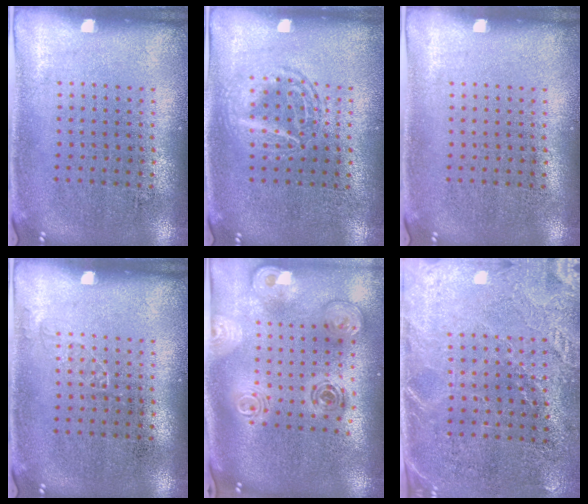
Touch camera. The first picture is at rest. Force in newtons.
{"total": 2.4, "press": 2.4, "slide": 0.2}
{"total": 0.0}
{"total": 0.6, "press": 0.6, "slide": 0.0}
{"total": 2.3, "press": 1.8, "slide": 1.4}
{"total": 3.0, "press": 2.7, "slide": 1.2}